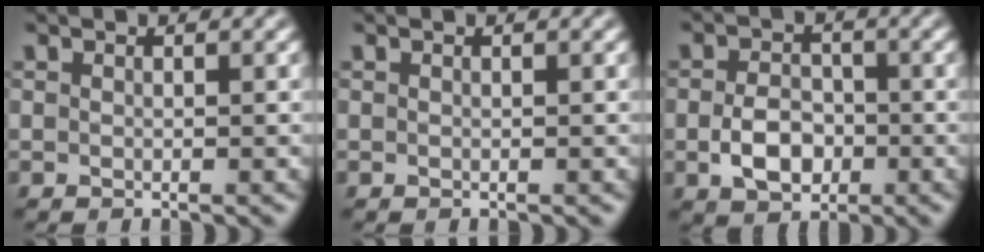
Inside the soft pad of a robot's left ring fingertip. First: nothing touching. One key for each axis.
{"total": 0.0}
{"total": 3.9, "fx": -1.0, "fy": 2.8, "fz": 2.5, "tx": -0.050, "ty": -0.001, "tz": -0.021}